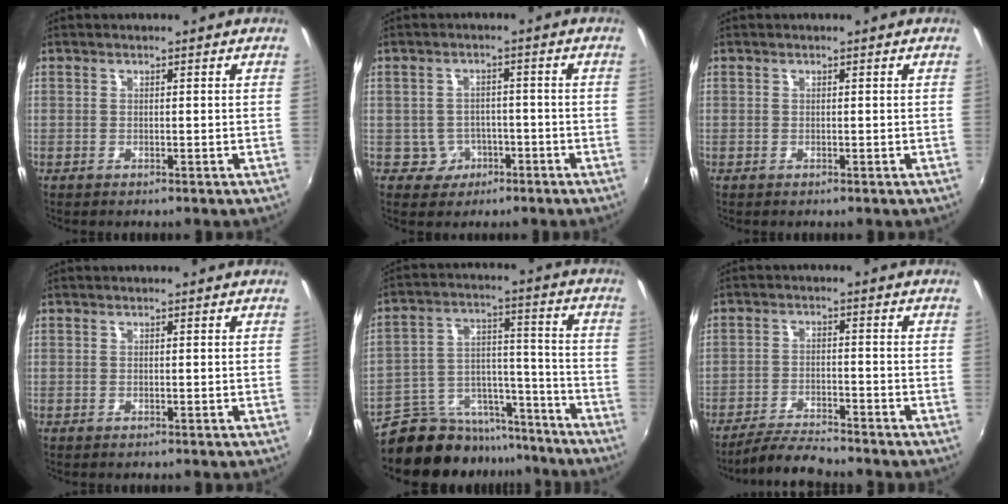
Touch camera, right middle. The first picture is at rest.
{"total": 4.2, "force": [-2.0, 3.7, 0.4], "torque": [-0.018, 0.012, -0.024]}
{"total": 0.0}
{"total": 0.0}
{"total": 15.3, "force": [-13.6, 6.3, 3.3], "torque": [-0.066, 0.043, -0.206]}
{"total": 6.8, "force": [-6.4, 0.4, 2.3], "torque": [-0.065, -0.007, -0.115]}